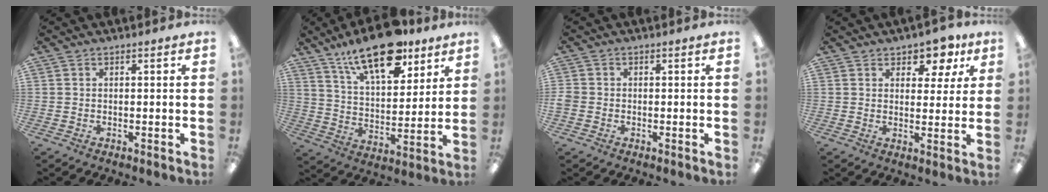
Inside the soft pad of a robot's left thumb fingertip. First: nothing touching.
{"total": 18.8, "force": [13.1, 8.0, 10.9], "torque": [-0.170, -0.069, 0.221]}
{"total": 1.8, "force": [-0.6, 1.6, 0.7], "torque": [-0.011, 0.003, -0.011]}
{"total": 6.4, "force": [4.4, 3.7, 2.7], "torque": [-0.024, -0.024, 0.072]}